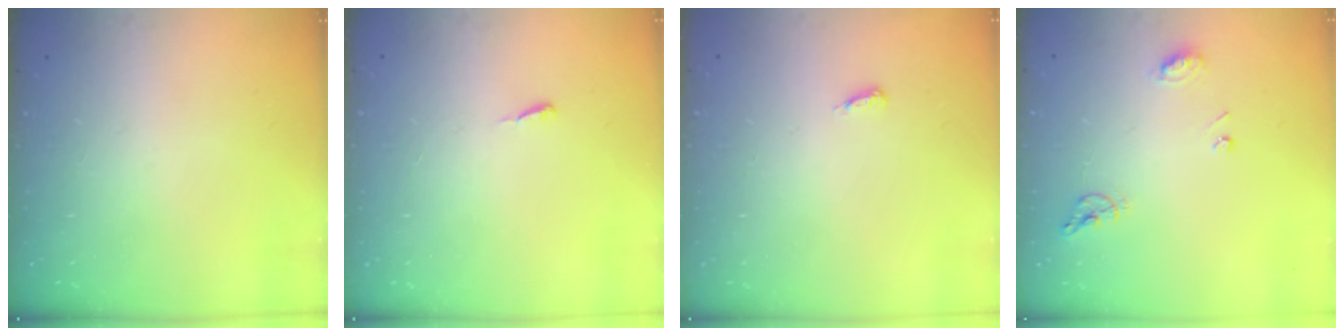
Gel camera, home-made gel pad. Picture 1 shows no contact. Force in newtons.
{"total": 4.4, "press": 4.4, "slide": 0.5}
{"total": 3.7, "press": 3.7, "slide": 0.2}
{"total": 7.5, "press": 7.4, "slide": 0.9}